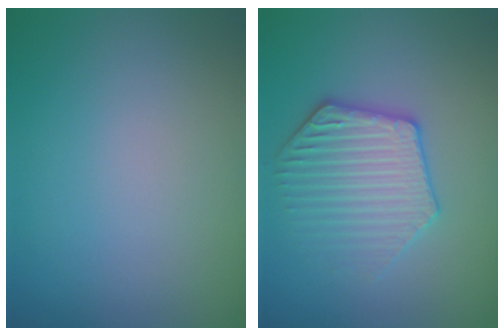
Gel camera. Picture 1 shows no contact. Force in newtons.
{"total": 3.6, "press": 3.5, "slide": 0.6}